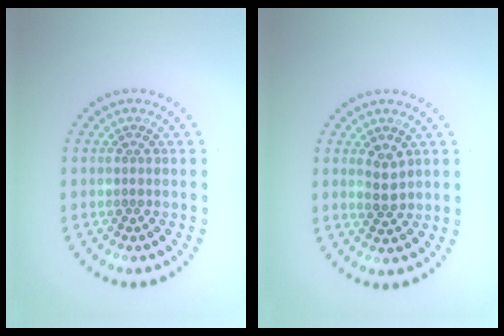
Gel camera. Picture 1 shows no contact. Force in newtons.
{"total": 1.9, "press": 1.8, "slide": 0.6}